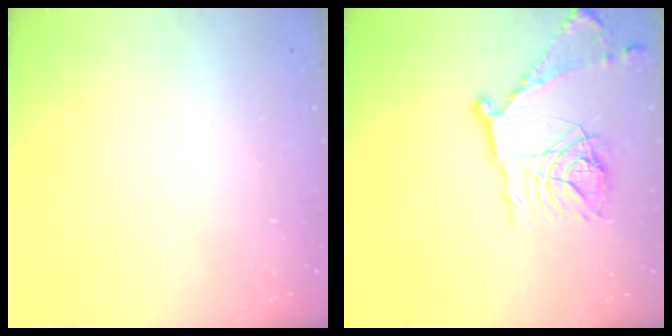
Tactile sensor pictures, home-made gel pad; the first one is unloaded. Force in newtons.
{"total": 18.2, "press": 18.2, "slide": 1.2}